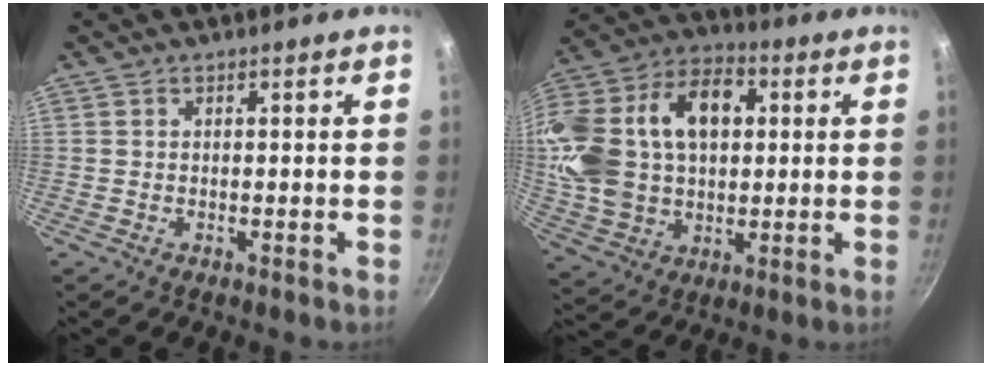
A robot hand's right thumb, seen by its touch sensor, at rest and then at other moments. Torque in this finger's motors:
{"motor_torque": [1.25, 3.76, 1.44, -0.23, 0.25]}